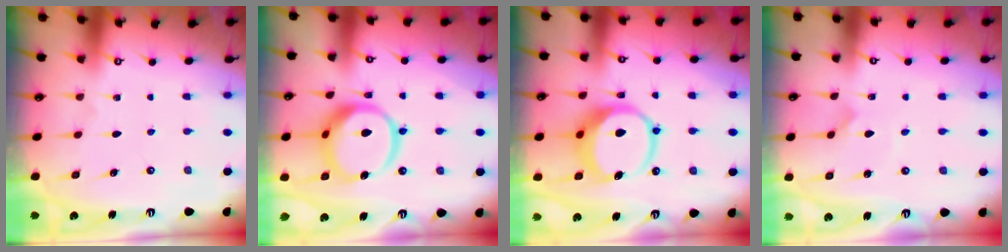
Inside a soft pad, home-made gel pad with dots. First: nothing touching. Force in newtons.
{"total": 16.7, "press": 16.6, "slide": 1.9}
{"total": 12.3, "press": 12.2, "slide": 2.0}
{"total": 1.8, "press": 1.8, "slide": 0.1}